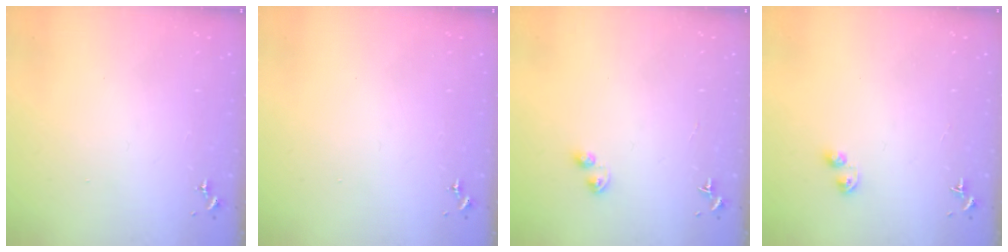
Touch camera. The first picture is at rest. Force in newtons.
{"total": 0.0}
{"total": 2.7, "press": 2.7, "slide": 0.4}
{"total": 3.8, "press": 3.8, "slide": 0.4}